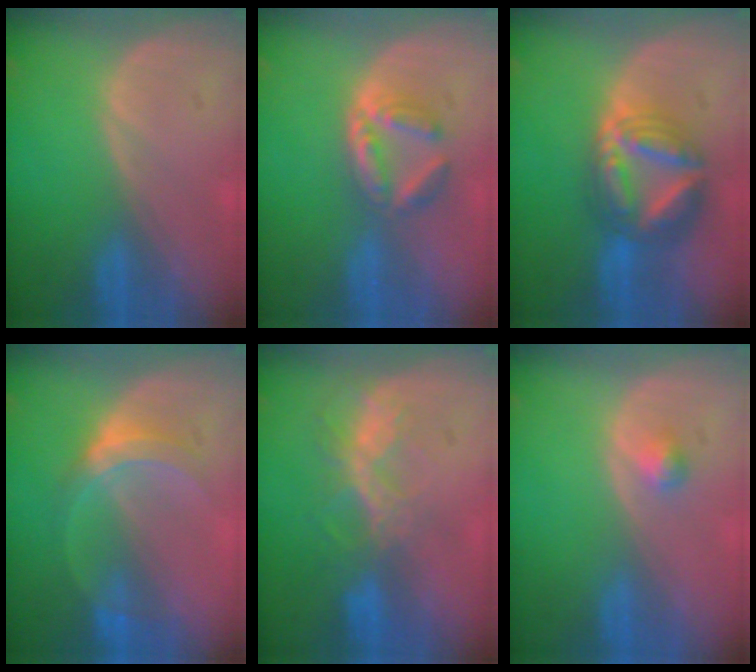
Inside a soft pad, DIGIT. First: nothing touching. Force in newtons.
{"total": 5.2, "press": 5.0, "slide": 1.5}
{"total": 8.5, "press": 8.5, "slide": 0.7}
{"total": 5.3, "press": 4.9, "slide": 1.9}
{"total": 6.6, "press": 5.7, "slide": 3.2}
{"total": 1.5, "press": 1.5, "slide": 0.3}